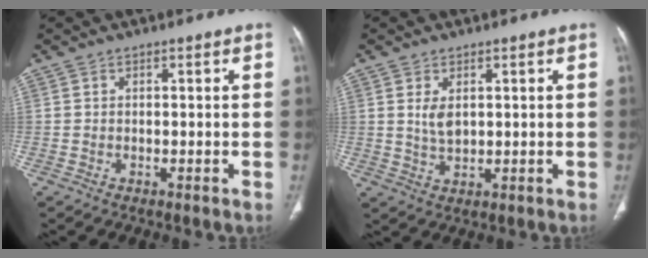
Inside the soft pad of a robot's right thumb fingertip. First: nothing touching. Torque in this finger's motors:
{"motor_torque": [-0.24, 0.26, 0.20, 0.65, 0.05]}